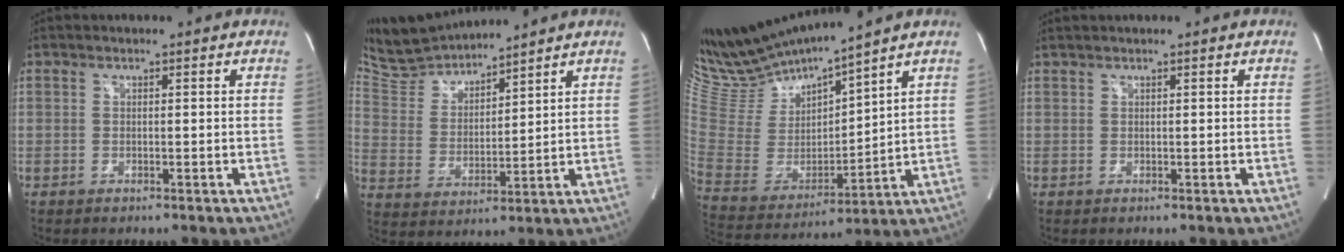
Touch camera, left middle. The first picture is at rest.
{"total": 9.9, "force": [9.7, 1.3, 1.6], "torque": [-0.051, 0.010, 0.199]}
{"total": 14.7, "force": [13.9, 0.1, 4.6], "torque": [-0.106, -0.016, 0.288]}
{"total": 0.9, "force": [0.8, -0.1, 0.3], "torque": [-0.010, 0.014, 0.022]}